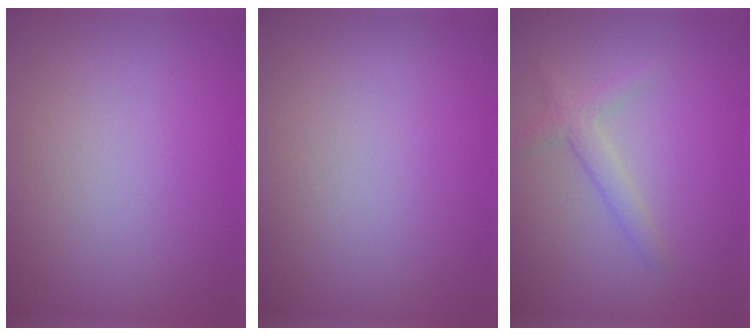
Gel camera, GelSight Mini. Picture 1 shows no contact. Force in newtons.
{"total": 0.0}
{"total": 2.0, "press": 2.0, "slide": 0.1}